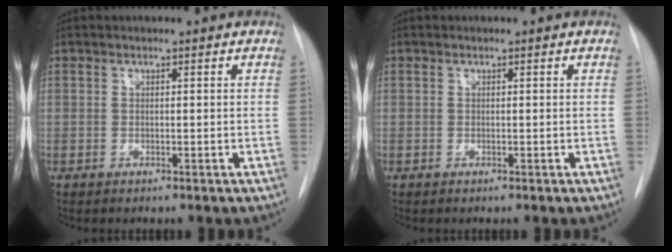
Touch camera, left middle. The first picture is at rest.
{"total": 0.0}